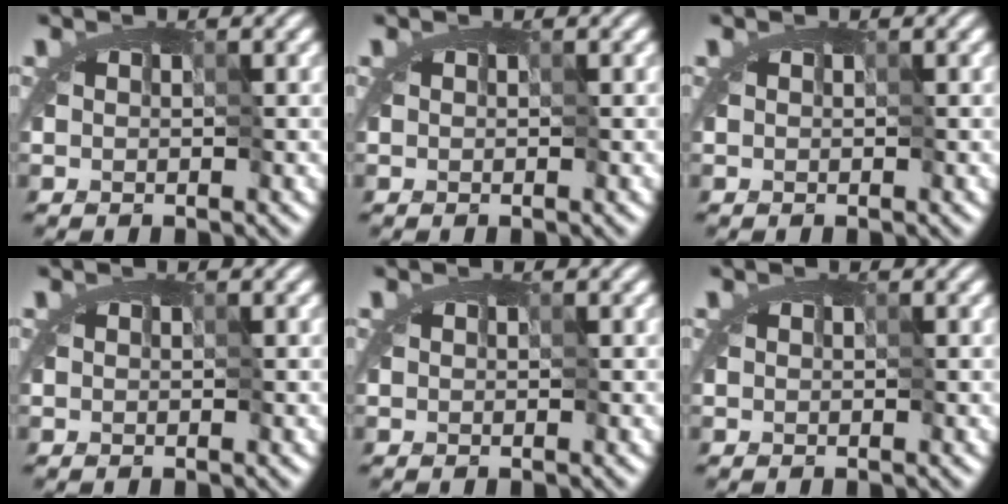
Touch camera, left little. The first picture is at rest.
{"total": 0.0}
{"total": 0.0}
{"total": 0.0}
{"total": 0.0}
{"total": 0.0}